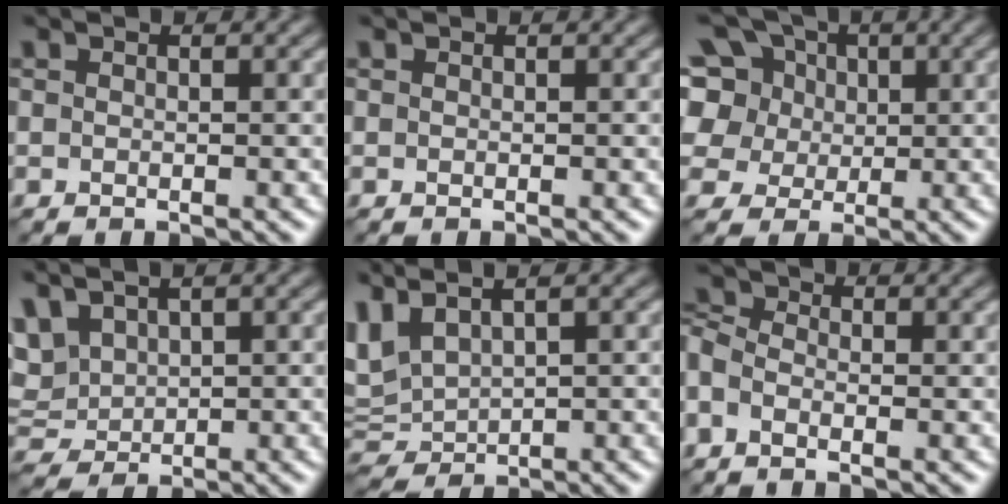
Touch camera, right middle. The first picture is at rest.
{"total": 0.0}
{"total": 10.8, "force": [4.3, 8.2, 5.6], "torque": [-0.125, 0.038, 0.063]}
{"total": 5.2, "force": [2.1, 3.3, 3.3], "torque": [-0.098, 0.025, 0.056]}
{"total": 5.3, "force": [2.1, 3.0, 3.9], "torque": [-0.098, 0.017, 0.057]}
{"total": 3.5, "force": [-1.5, 2.3, 2.2], "torque": [-0.050, 0.012, -0.032]}